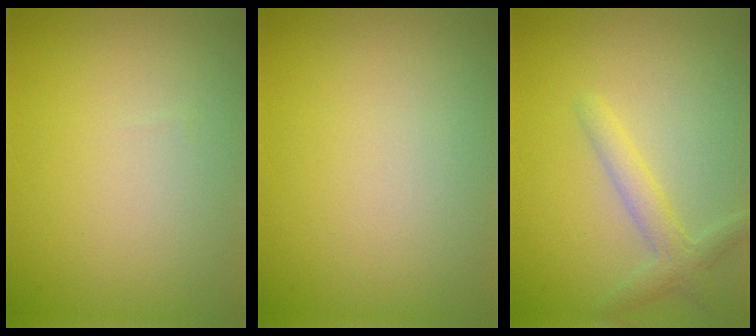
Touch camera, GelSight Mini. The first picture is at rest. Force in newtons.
{"total": 0.0}
{"total": 2.5, "press": 2.5, "slide": 0.1}